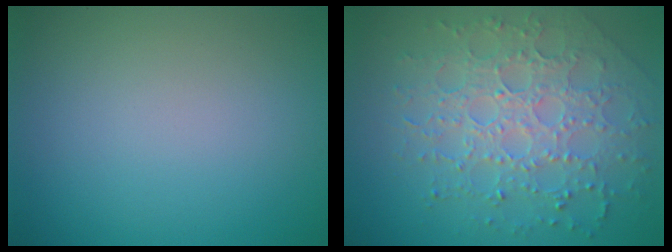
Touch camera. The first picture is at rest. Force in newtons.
{"total": 7.2, "press": 5.1, "slide": 5.1}